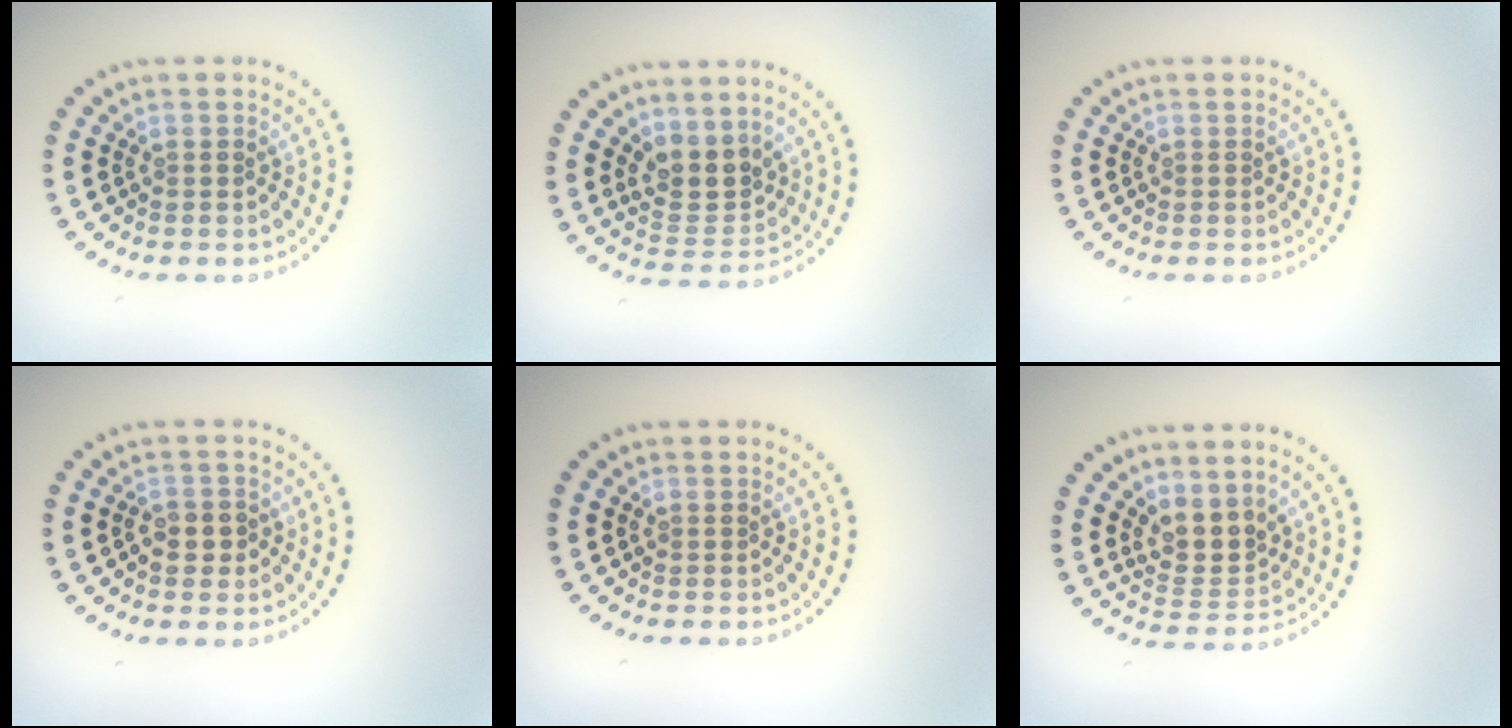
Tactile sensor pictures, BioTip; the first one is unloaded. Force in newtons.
{"total": 3.5, "press": 3.1, "slide": 1.7}
{"total": 0.0}
{"total": 1.5, "press": 1.4, "slide": 0.4}
{"total": 0.0}
{"total": 2.9, "press": 2.3, "slide": 1.8}